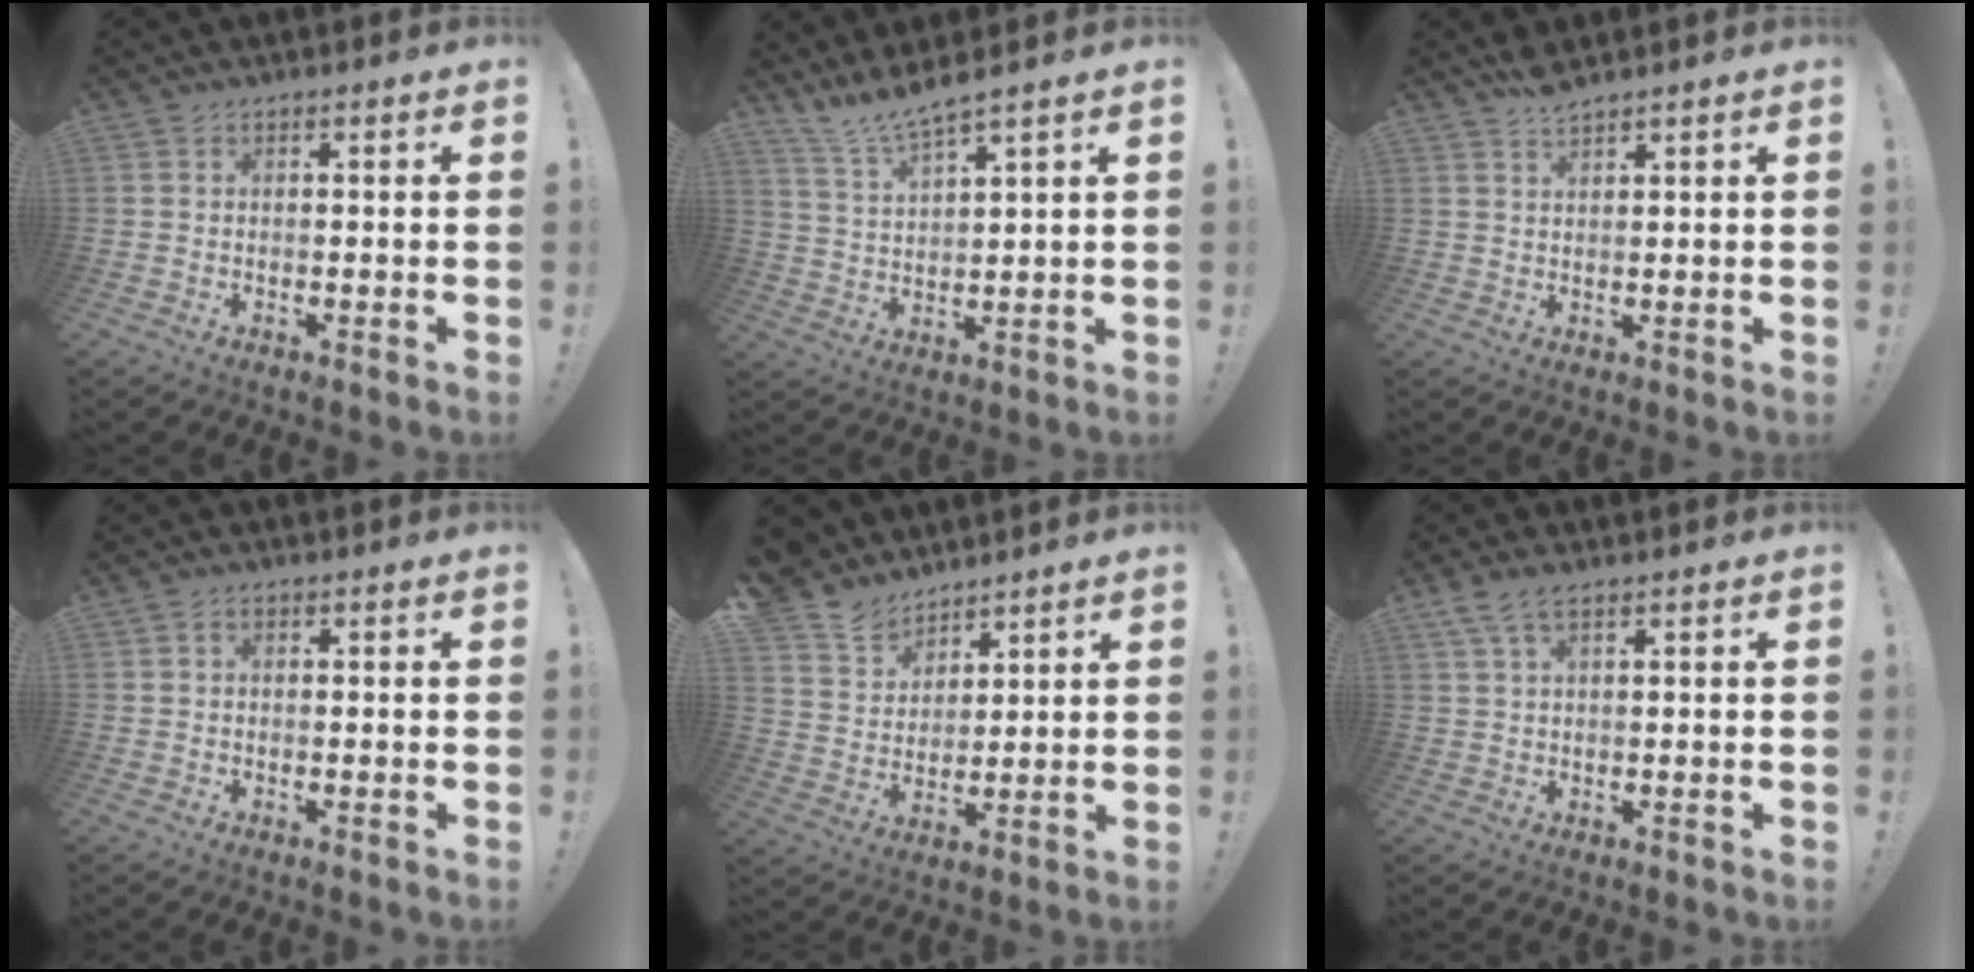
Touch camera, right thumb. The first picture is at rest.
{"total": 7.0, "force": [6.5, -0.3, 2.7], "torque": [-0.066, -0.040, 0.117]}
{"total": 3.3, "force": [2.9, 0.6, 1.4], "torque": [-0.017, -0.020, 0.050]}
{"total": 0.9, "force": [0.0, 0.7, 0.7], "torque": [-0.009, 0.002, -0.001]}
{"total": 11.0, "force": [8.7, 6.2, 2.3], "torque": [-0.059, -0.063, 0.173]}
{"total": 4.9, "force": [2.9, 1.8, 3.4], "torque": [-0.073, -0.003, 0.057]}